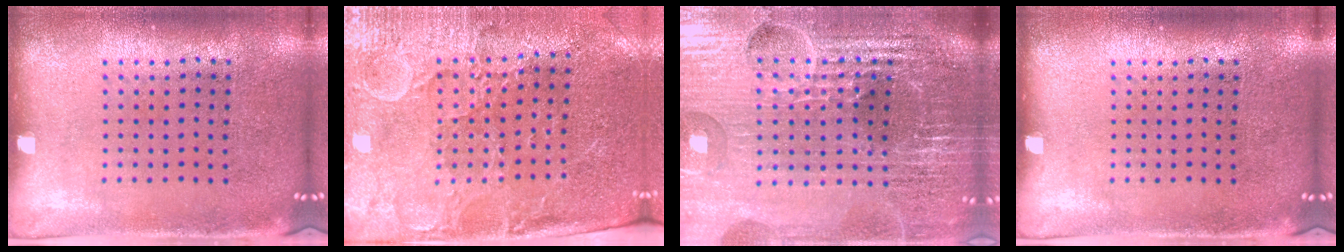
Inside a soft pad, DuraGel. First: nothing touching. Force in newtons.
{"total": 3.2, "press": 3.0, "slide": 1.3}
{"total": 6.7, "press": 5.9, "slide": 3.3}
{"total": 0.0}